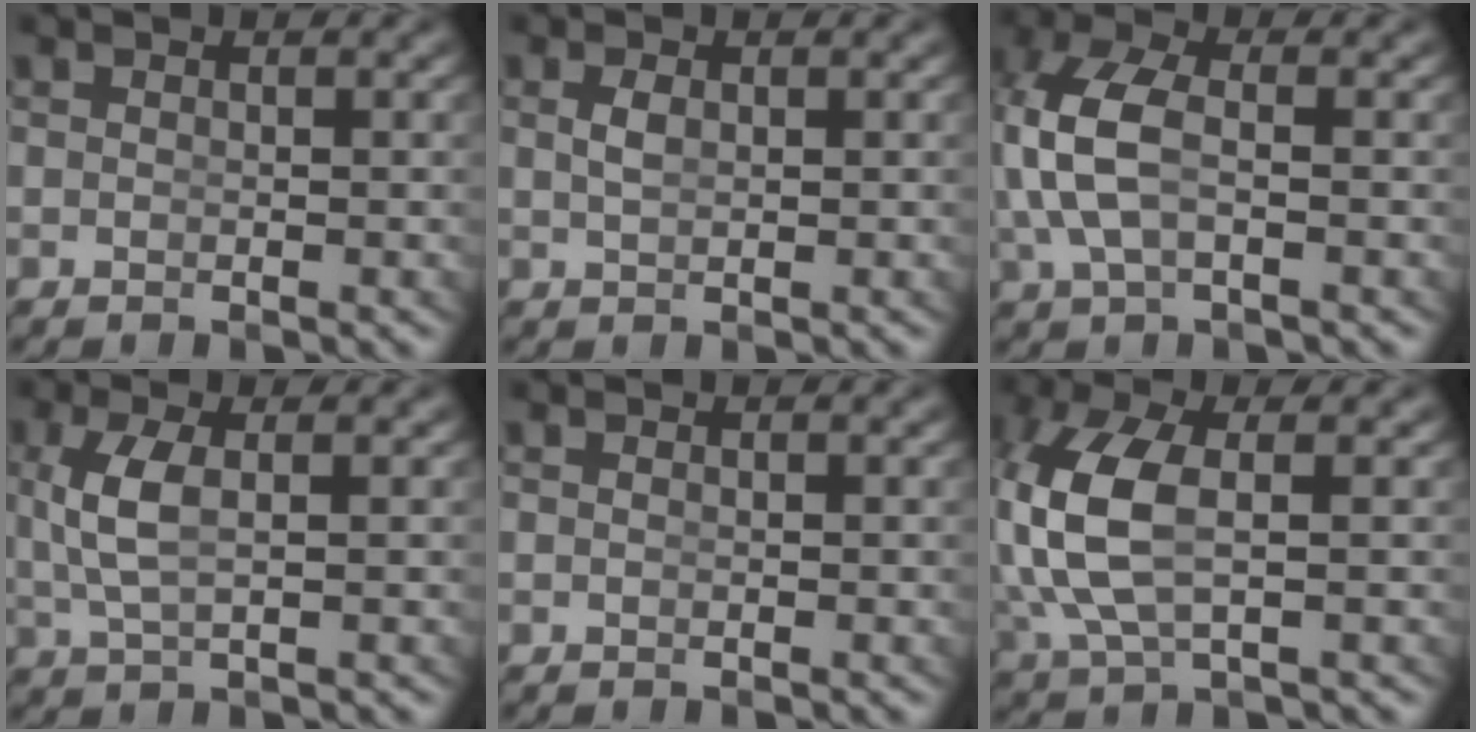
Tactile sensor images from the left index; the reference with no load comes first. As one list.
[{"total": 0.7, "force": [0.1, -0.1, 0.7], "torque": [-0.013, -0.011, 0.013]}, {"total": 5.4, "force": [0.1, 2.9, 4.6], "torque": [-0.122, -0.014, 0.014]}, {"total": 2.7, "force": [0.2, 0.6, 2.6], "torque": [-0.063, -0.007, 0.015]}, {"total": 1.4, "force": [-0.4, -1.2, -0.5], "torque": [0.011, -0.019, 0.008]}, {"total": 6.9, "force": [0.3, 3.9, 5.7], "torque": [-0.157, -0.028, 0.025]}]